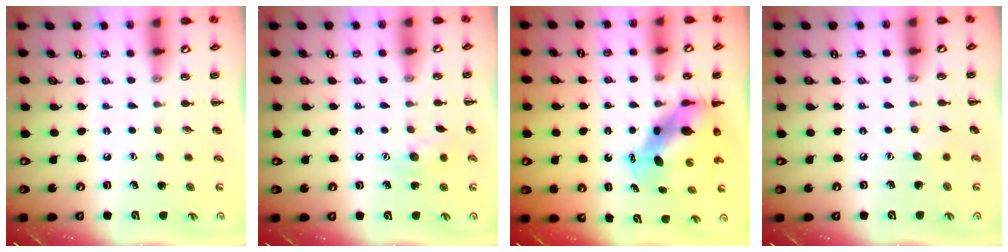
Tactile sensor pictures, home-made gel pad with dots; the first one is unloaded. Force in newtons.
{"total": 7.7, "press": 7.6, "slide": 1.3}
{"total": 7.6, "press": 7.4, "slide": 1.8}
{"total": 3.9, "press": 3.7, "slide": 1.0}